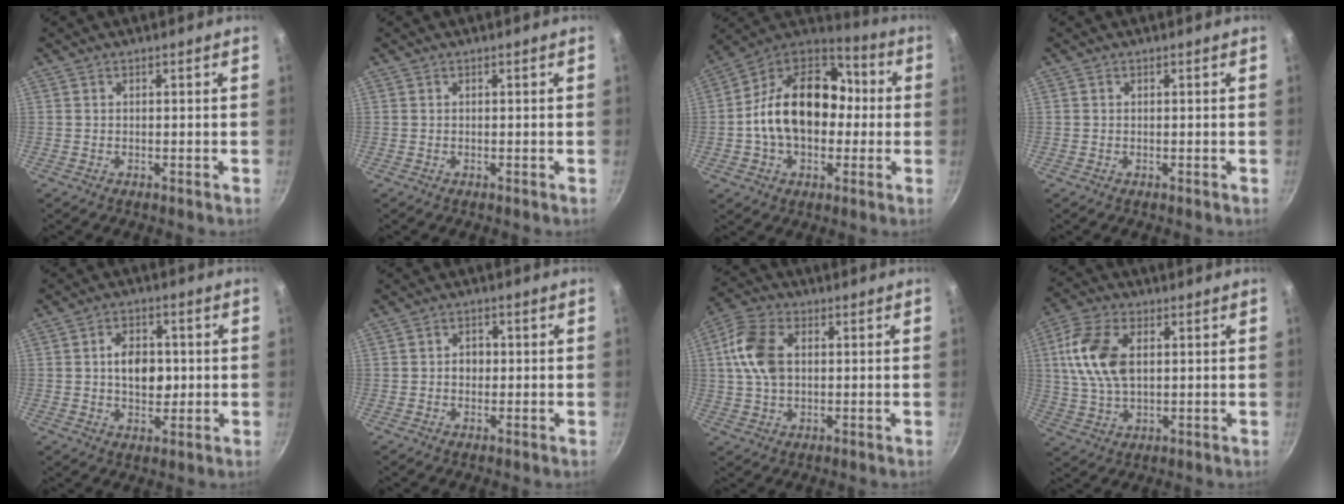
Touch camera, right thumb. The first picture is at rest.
{"total": 0.0}
{"total": 21.4, "force": [-0.5, 15.1, 15.1], "torque": [-0.224, 0.052, -0.020]}
{"total": 0.0}
{"total": 7.9, "force": [0.3, 5.3, 5.8], "torque": [-0.066, 0.003, 0.002]}
{"total": 2.9, "force": [0.0, 2.4, 1.6], "torque": [-0.009, 0.005, -0.003]}
{"total": 10.7, "force": [1.6, 7.0, 7.9], "torque": [-0.148, 0.014, 0.021]}
{"total": 12.5, "force": [2.4, 7.4, 9.8], "torque": [-0.183, 0.004, 0.042]}